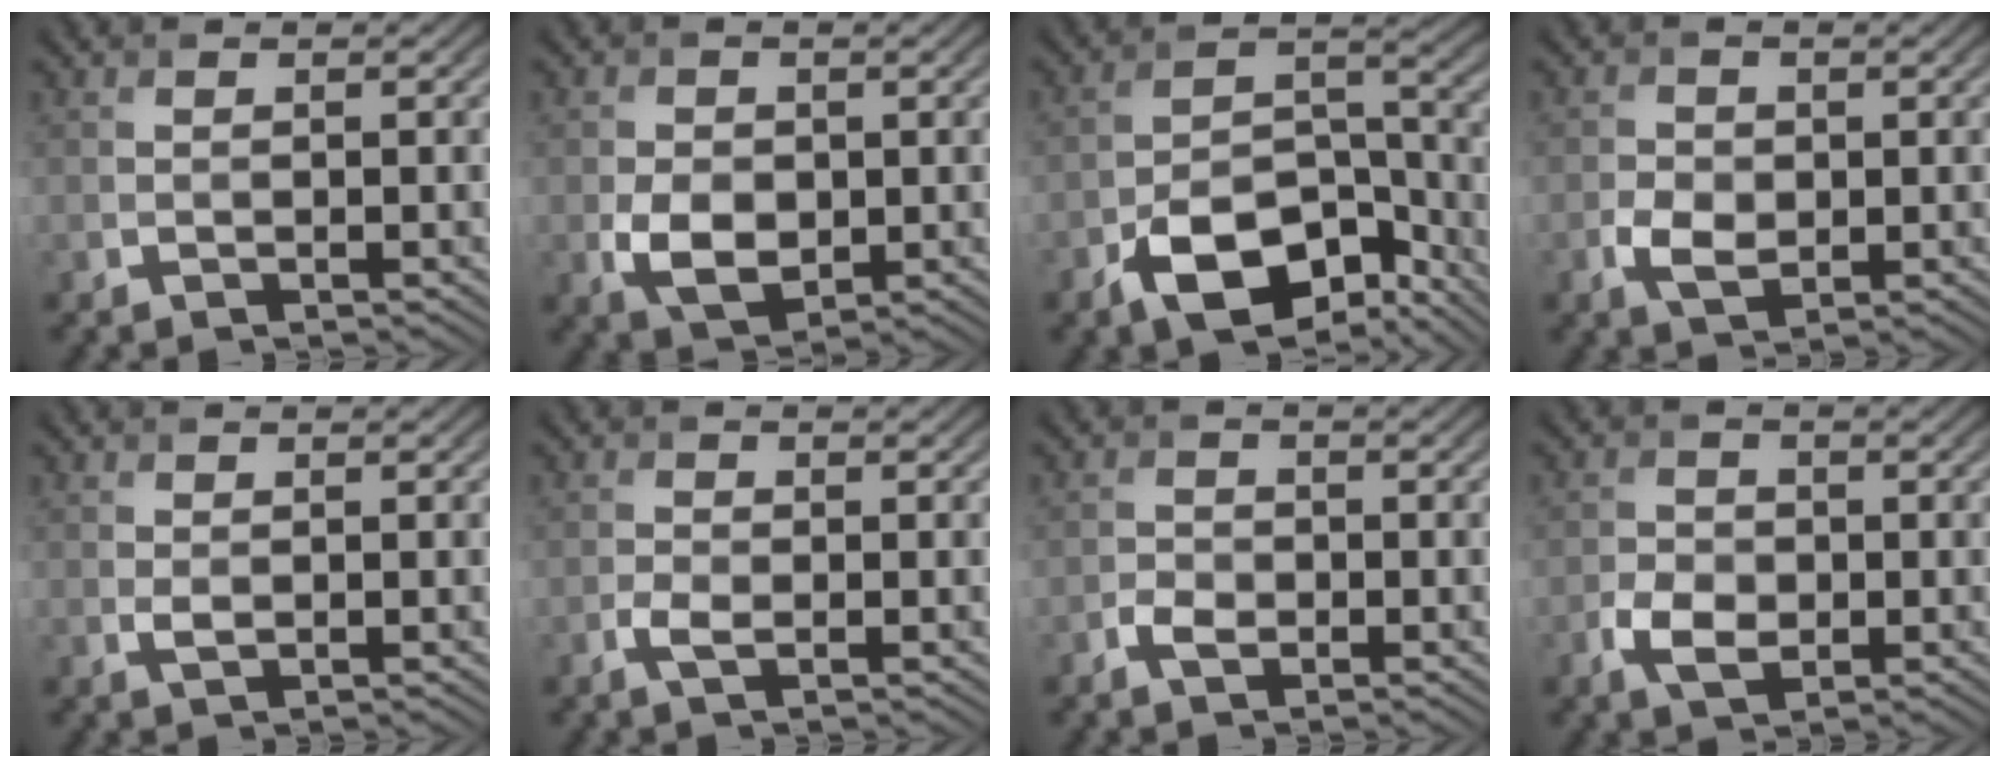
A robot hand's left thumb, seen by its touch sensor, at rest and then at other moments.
{"total": 4.8, "force": [-0.6, 3.5, 3.2], "torque": [-0.069, -0.013, -0.010]}
{"total": 11.6, "force": [-7.1, 6.0, 7.1], "torque": [-0.118, -0.010, -0.129]}
{"total": 3.2, "force": [-0.6, 2.3, 2.1], "torque": [-0.046, -0.005, -0.012]}
{"total": 1.0, "force": [0.1, 0.6, 0.8], "torque": [-0.020, -0.002, 0.003]}
{"total": 1.9, "force": [-0.7, 1.0, 1.5], "torque": [-0.033, -0.002, -0.015]}
{"total": 2.1, "force": [-1.0, 1.4, 1.1], "torque": [-0.025, 0.000, -0.021]}
{"total": 3.7, "force": [-1.1, 2.7, 2.3], "torque": [-0.053, -0.007, -0.025]}